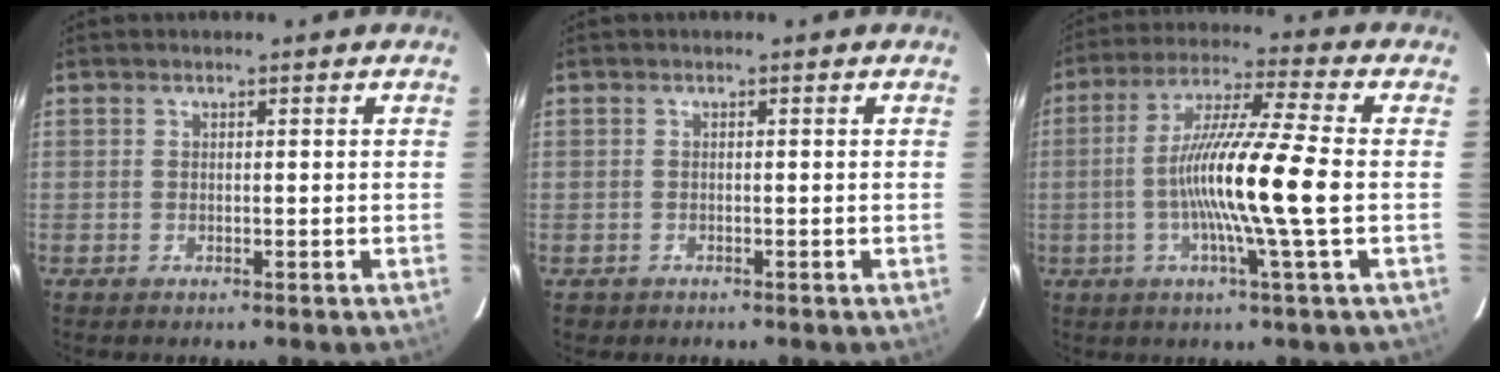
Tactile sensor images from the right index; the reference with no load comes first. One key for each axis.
{"total": 1.4, "fx": -0.7, "fy": 1.2, "fz": -0.1, "tx": -0.010, "ty": 0.004, "tz": -0.011}
{"total": 13.7, "fx": -1.9, "fy": -1.3, "fz": 13.5, "tx": -0.247, "ty": -0.006, "tz": -0.044}